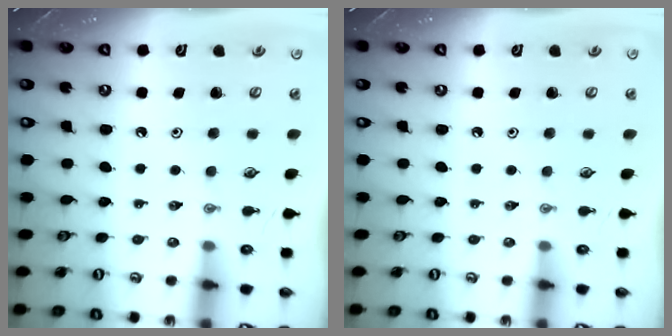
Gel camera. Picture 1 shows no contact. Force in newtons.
{"total": 0.0}